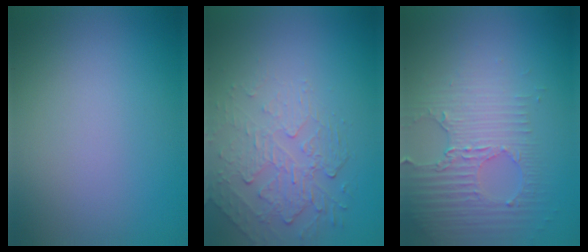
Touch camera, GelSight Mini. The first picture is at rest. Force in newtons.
{"total": 2.4, "press": 1.7, "slide": 1.7}
{"total": 3.5, "press": 3.4, "slide": 0.9}